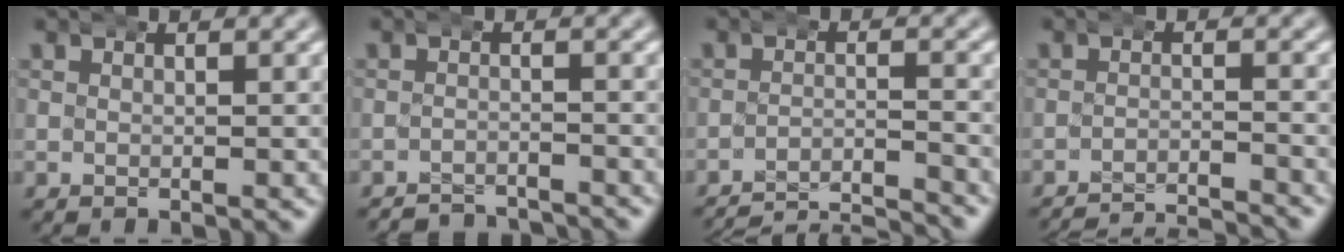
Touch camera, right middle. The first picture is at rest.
{"total": 4.8, "force": [-4.7, 0.8, 0.3], "torque": [-0.003, -0.013, -0.078]}
{"total": 14.4, "force": [-14.0, 2.9, 1.9], "torque": [0.003, -0.022, -0.223]}
{"total": 11.2, "force": [-10.9, 2.0, 1.4], "torque": [0.006, -0.017, -0.174]}